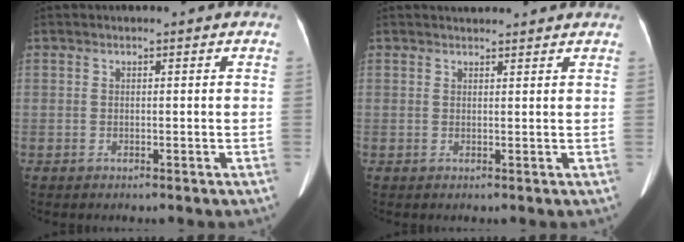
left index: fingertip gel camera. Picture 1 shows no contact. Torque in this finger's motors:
{"motor_torque": [0.60, -1.54, 0.02, 0.01]}